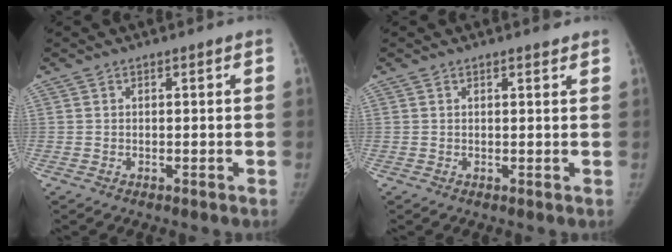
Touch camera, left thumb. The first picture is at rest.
{"total": 1.2, "force": [1.1, 0.2, 0.6], "torque": [-0.008, -0.006, 0.015]}